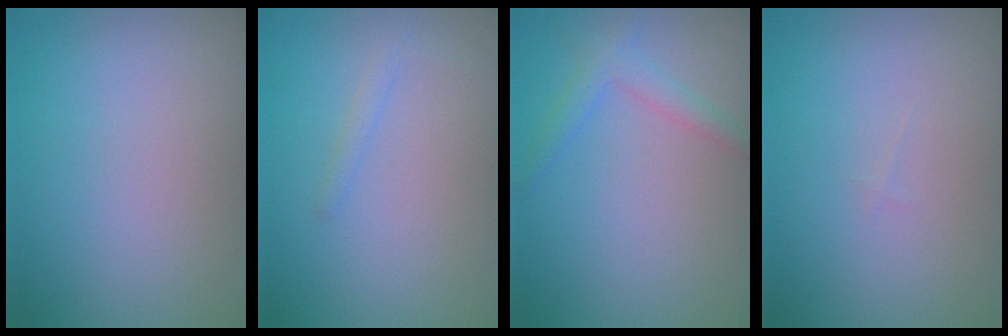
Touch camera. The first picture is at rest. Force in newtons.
{"total": 0.8, "press": 0.8, "slide": 0.0}
{"total": 2.0, "press": 2.0, "slide": 0.1}
{"total": 0.0}